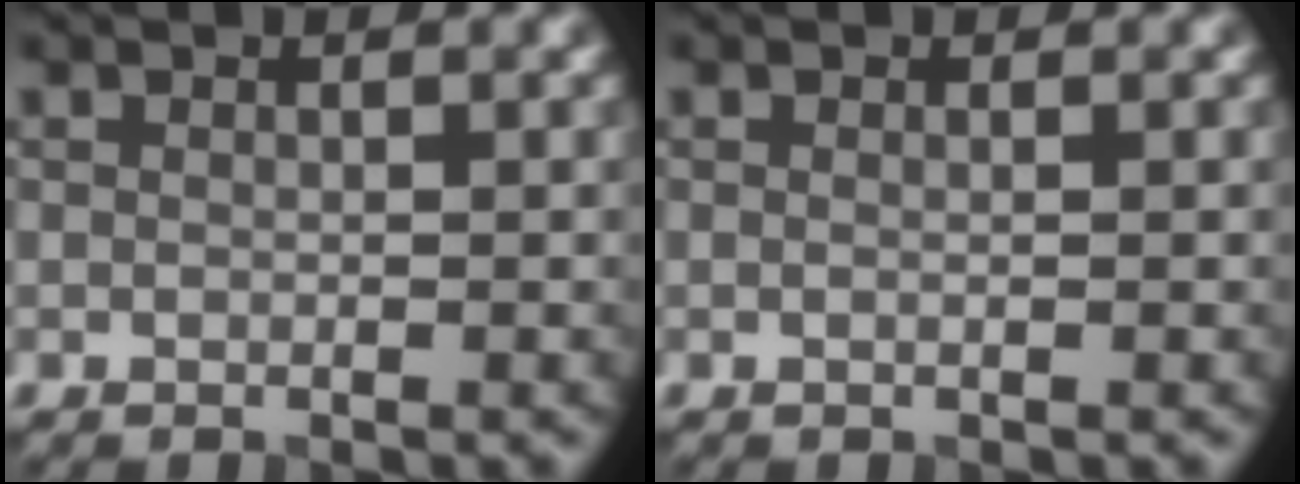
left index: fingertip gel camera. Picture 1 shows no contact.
{"total": 0.6, "force": [0.1, 0.2, 0.5], "torque": [-0.008, -0.003, -0.006]}